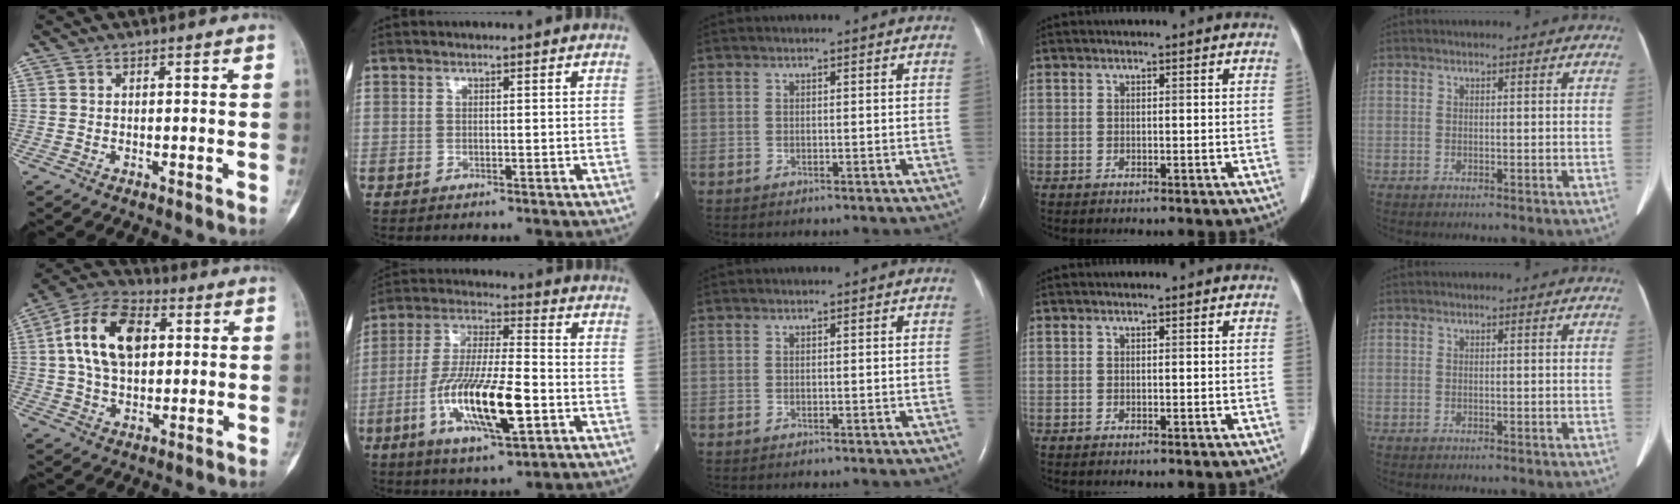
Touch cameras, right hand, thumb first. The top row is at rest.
{"thumb": {"total": 14.9, "force": [2.8, 9.3, 11.3], "torque": [-0.194, 0.016, 0.043]}, "index": {"total": 15.4, "force": [-4.7, 2.8, 14.4], "torque": [-0.286, -0.011, -0.082]}}